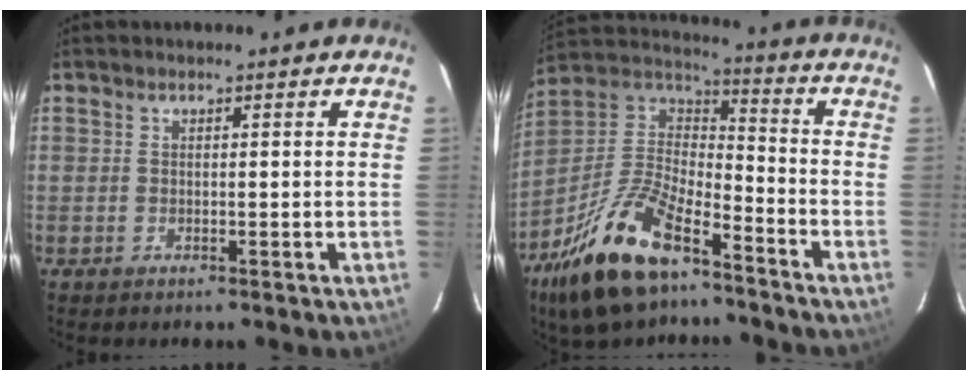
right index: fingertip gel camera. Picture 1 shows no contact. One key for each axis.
{"total": 20.7, "fx": -13.6, "fy": 8.2, "fz": 13.3, "tx": -0.286, "ty": -0.012, "tz": -0.249}